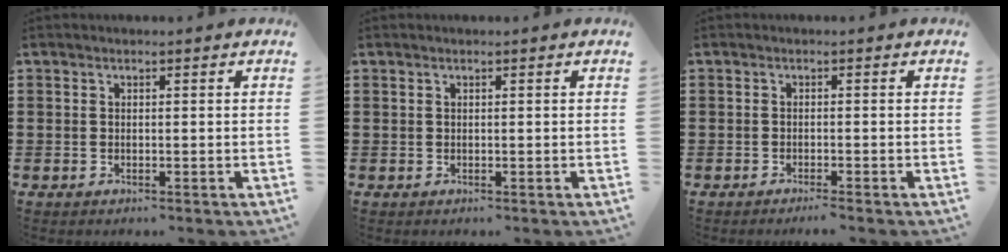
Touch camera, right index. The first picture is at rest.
{"total": 0.0}
{"total": 1.1, "force": [-0.9, -0.3, 0.4], "torque": [-0.009, -0.003, -0.017]}